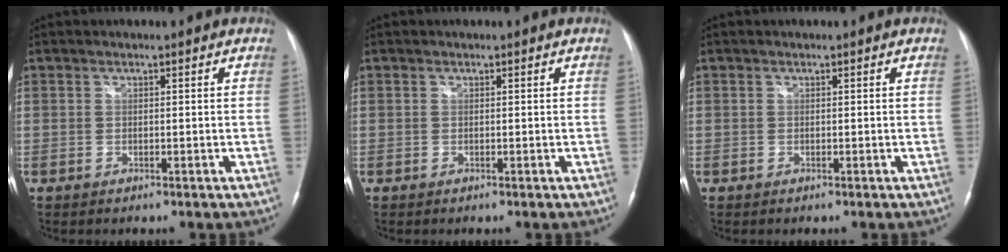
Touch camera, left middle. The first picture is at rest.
{"total": 0.0}
{"total": 0.0}